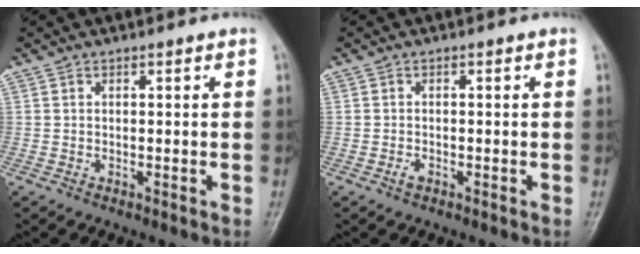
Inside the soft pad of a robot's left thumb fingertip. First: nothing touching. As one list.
[{"total": 1.2, "force": [-0.7, 0.7, 0.8], "torque": [-0.012, 0.002, -0.015]}]